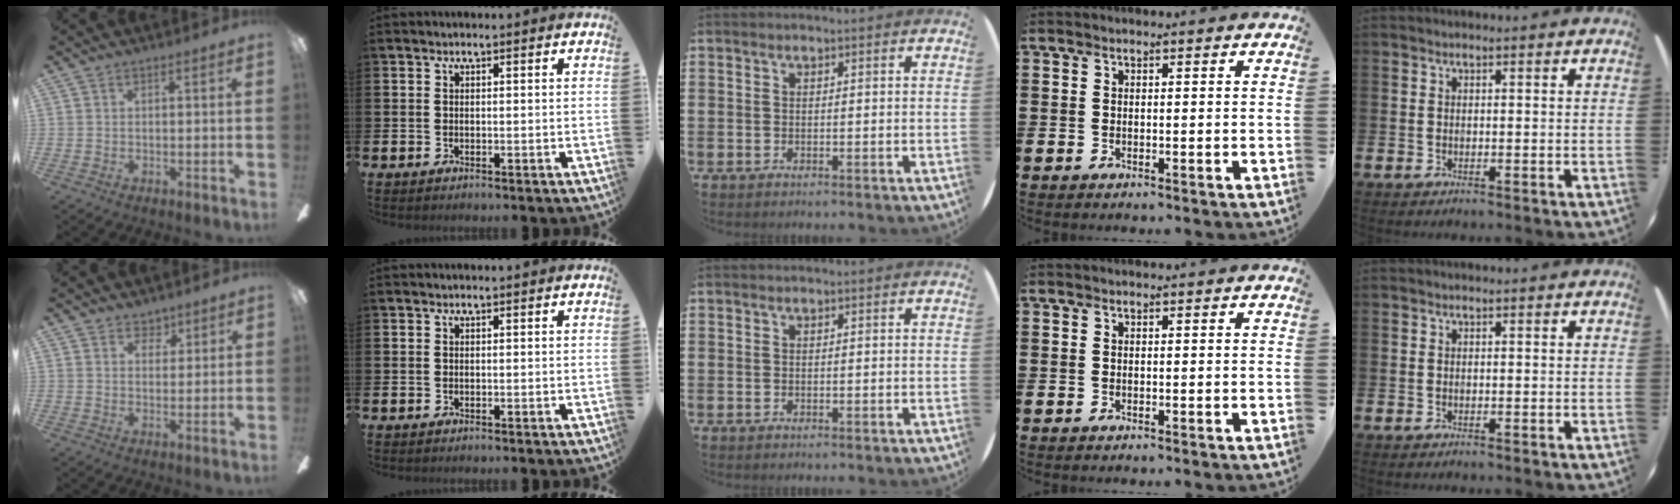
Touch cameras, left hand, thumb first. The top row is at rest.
{"thumb": {"total": 3.9, "force": [2.9, 2.5, 0.8], "torque": [-0.001, -0.013, 0.049]}}